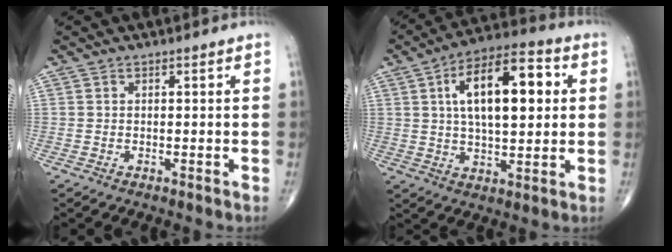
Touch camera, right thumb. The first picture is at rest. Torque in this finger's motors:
{"motor_torque": [-0.40, 2.68, 0.37, -0.11, 0.42]}